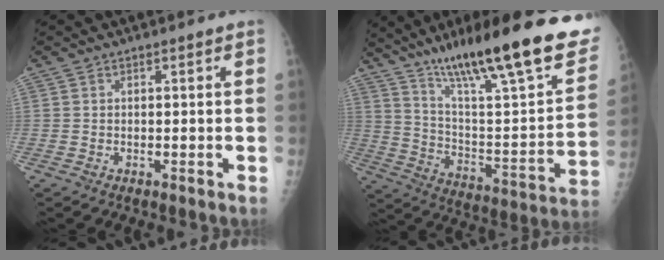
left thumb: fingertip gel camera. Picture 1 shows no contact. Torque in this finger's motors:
{"motor_torque": [0.36, 0.28, 1.27, -1.50, 0.12]}